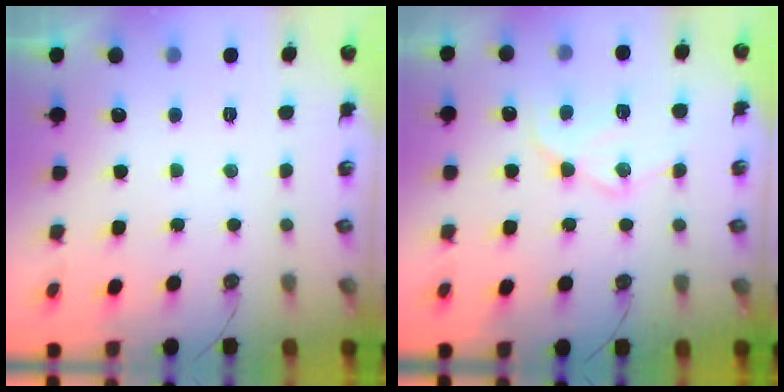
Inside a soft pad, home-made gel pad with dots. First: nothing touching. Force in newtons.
{"total": 13.8, "press": 13.7, "slide": 1.4}